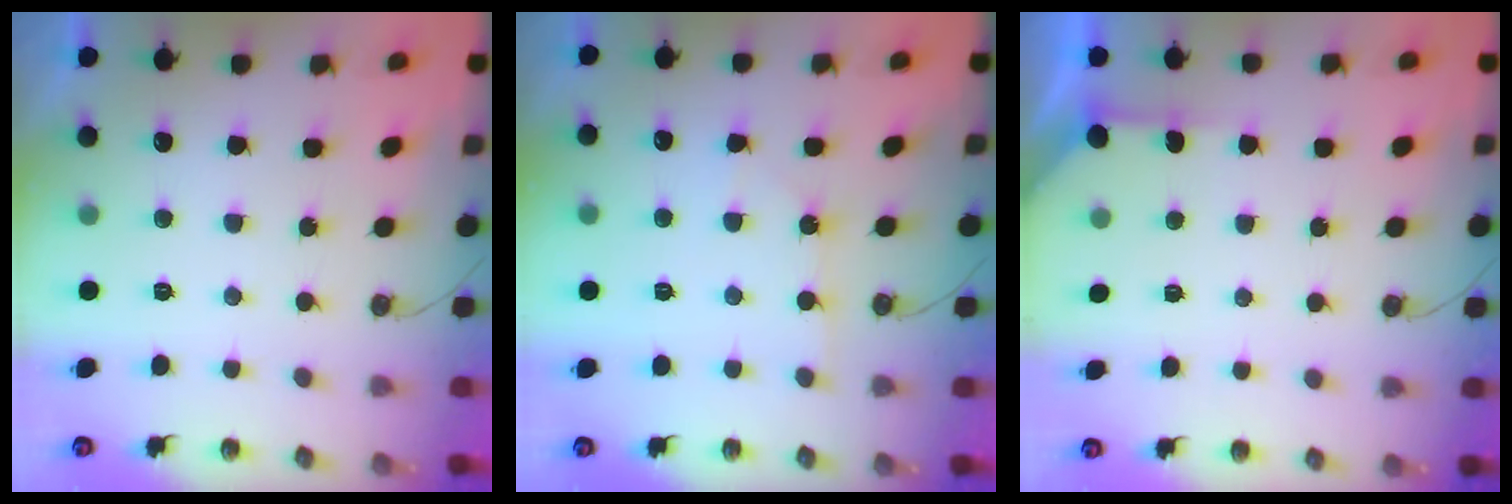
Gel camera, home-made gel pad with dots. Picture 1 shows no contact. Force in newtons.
{"total": 4.2, "press": 4.2, "slide": 0.5}
{"total": 4.1, "press": 4.1, "slide": 0.5}